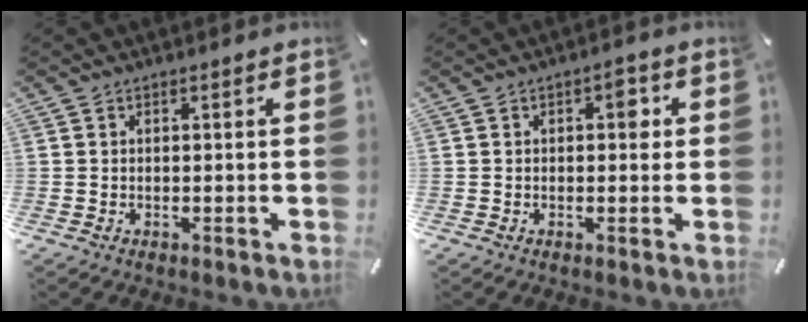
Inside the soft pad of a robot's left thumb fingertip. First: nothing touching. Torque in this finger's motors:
{"motor_torque": [0.29, 1.02, 0.45, -0.44, 0.00]}